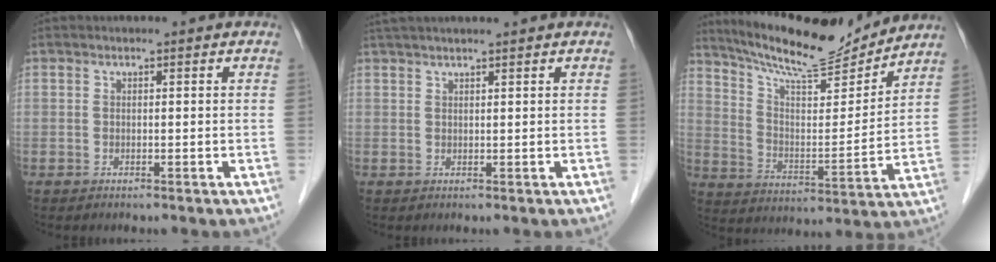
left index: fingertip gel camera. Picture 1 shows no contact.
{"total": 5.3, "force": [4.4, -0.3, 3.0], "torque": [-0.044, 0.031, 0.073]}
{"total": 14.9, "force": [14.0, 1.3, 4.7], "torque": [-0.089, -0.015, 0.232]}